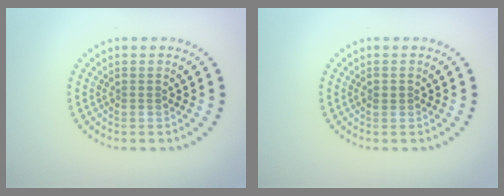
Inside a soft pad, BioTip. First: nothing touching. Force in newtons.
{"total": 0.9, "press": 0.9, "slide": 0.3}